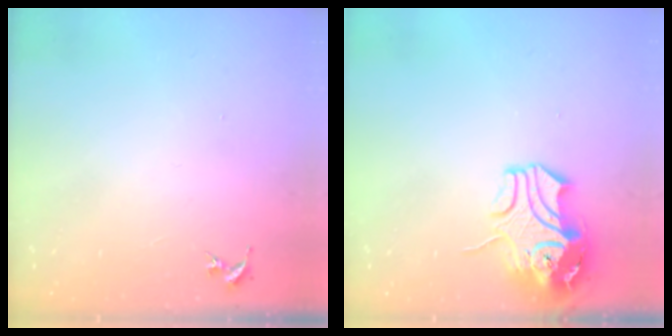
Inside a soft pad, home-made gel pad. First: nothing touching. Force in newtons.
{"total": 12.0, "press": 11.8, "slide": 2.0}